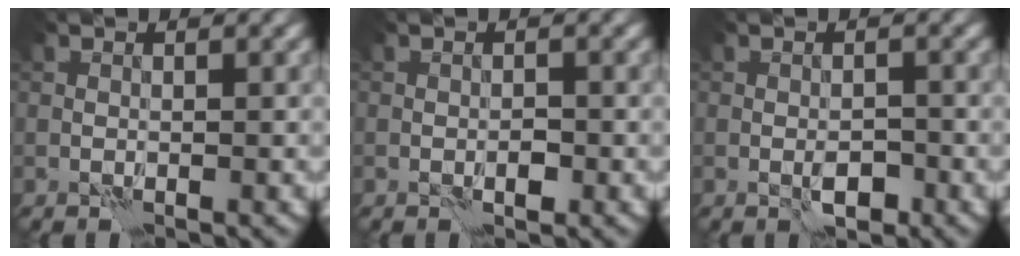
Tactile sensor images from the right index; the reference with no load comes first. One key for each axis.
{"total": 1.2, "fx": -0.4, "fy": 0.6, "fz": 1.0, "tx": -0.017, "ty": 0.000, "tz": -0.007}
{"total": 2.1, "fx": -1.0, "fy": 1.0, "fz": 1.6, "tx": -0.027, "ty": 0.000, "tz": -0.016}